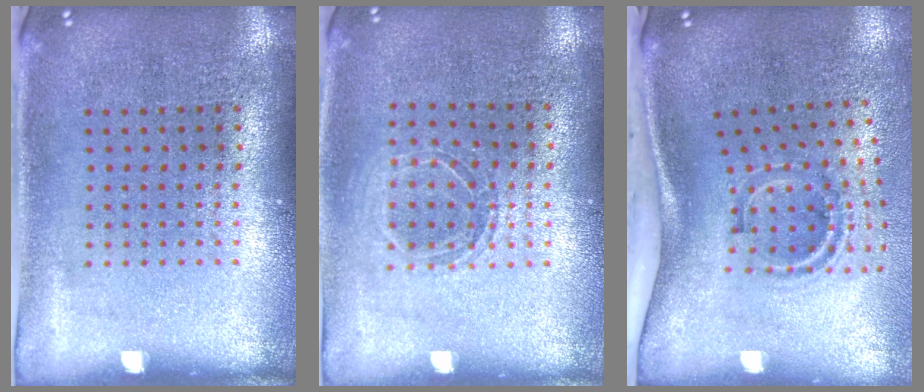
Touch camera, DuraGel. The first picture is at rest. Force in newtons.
{"total": 1.2, "press": 1.1, "slide": 0.4}
{"total": 2.0, "press": 1.3, "slide": 1.6}